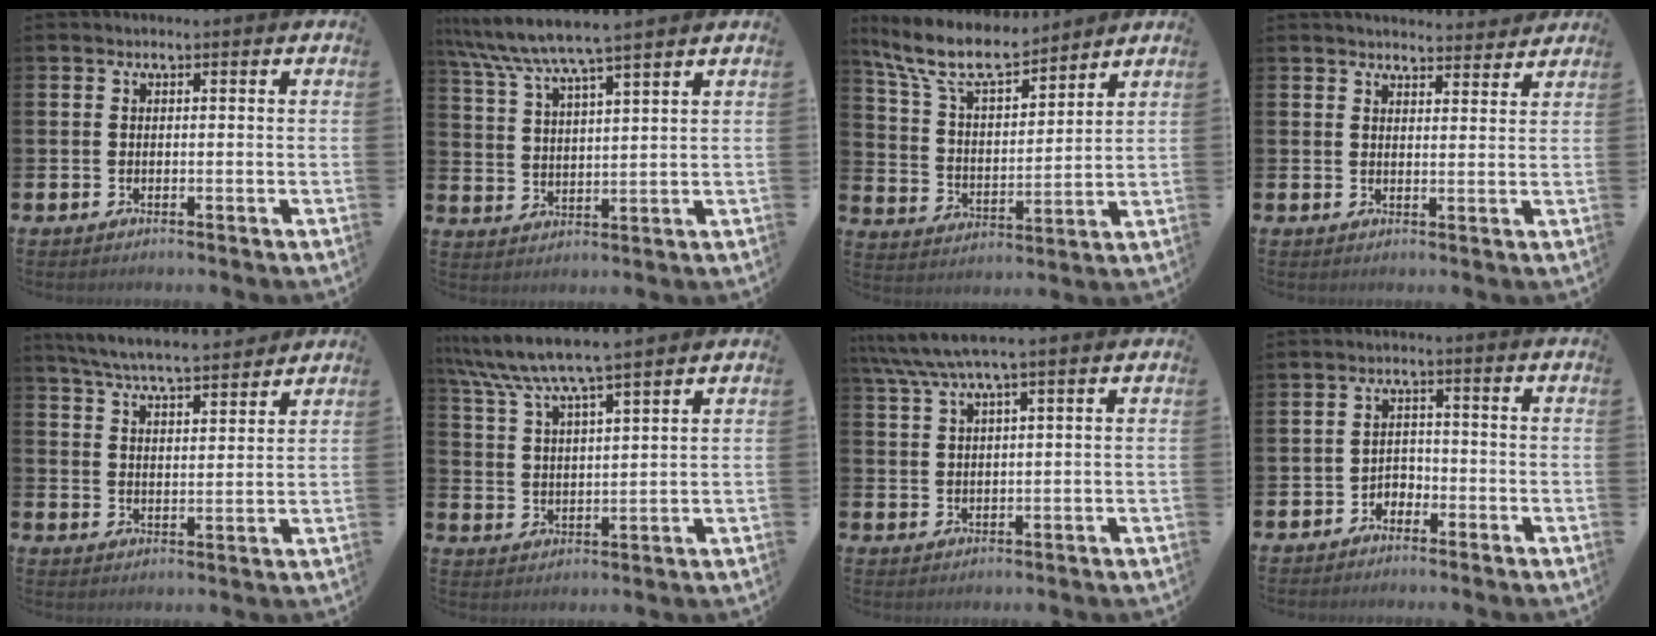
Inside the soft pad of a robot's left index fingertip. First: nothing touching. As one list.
[{"total": 6.9, "force": [6.3, -0.1, 2.7], "torque": [-0.073, -0.032, 0.109]}, {"total": 10.0, "force": [8.7, 2.6, 4.2], "torque": [-0.114, -0.044, 0.156]}, {"total": 3.6, "force": [3.6, 0.5, 0.3], "torque": [0.004, -0.024, 0.062]}, {"total": 6.4, "force": [6.2, 0.3, 1.7], "torque": [-0.051, -0.038, 0.108]}, {"total": 7.4, "force": [6.8, -0.1, 2.8], "torque": [-0.077, -0.035, 0.118]}, {"total": 5.2, "force": [4.2, 0.1, 3.1], "torque": [-0.070, -0.008, 0.074]}, {"total": 2.3, "force": [-2.0, 1.2, 0.1], "torque": [-0.009, 0.004, -0.044]}]